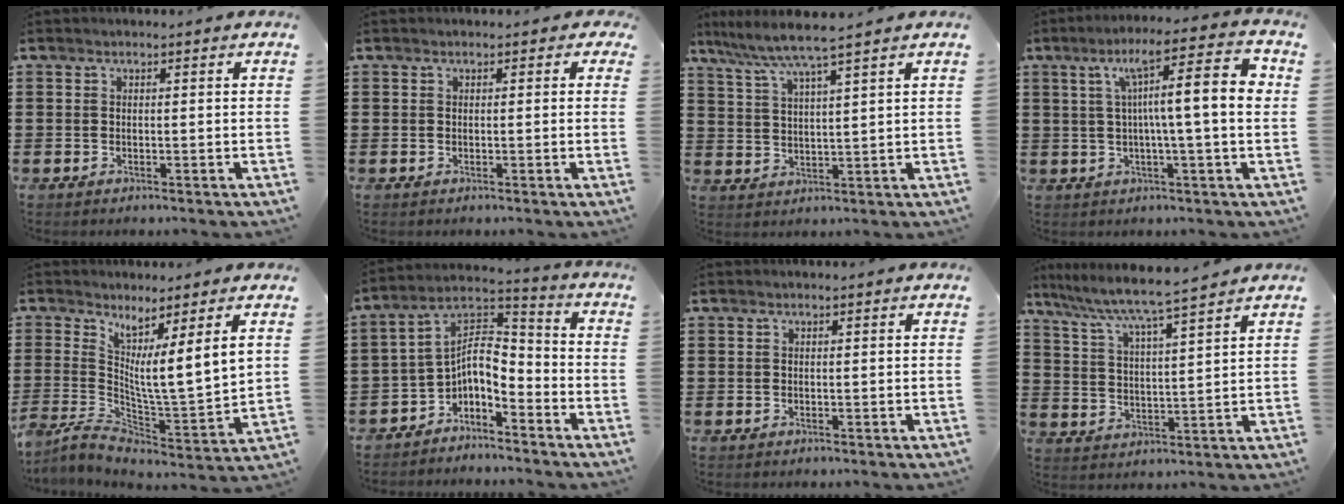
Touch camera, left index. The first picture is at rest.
{"total": 1.0, "force": [-0.2, 0.9, 0.3], "torque": [-0.009, 0.006, -0.006]}
{"total": 5.6, "force": [4.6, -0.6, 3.2], "torque": [-0.077, -0.021, 0.077]}
{"total": 10.3, "force": [1.8, 0.6, 10.1], "torque": [-0.180, -0.004, 0.017]}
{"total": 6.8, "force": [3.2, 0.1, 6.1], "torque": [-0.121, -0.032, 0.048]}
{"total": 6.4, "force": [-3.0, 2.9, 4.8], "torque": [-0.115, -0.011, -0.068]}
{"total": 0.0}
{"total": 5.5, "force": [4.9, -0.7, 2.3], "torque": [-0.070, -0.037, 0.076]}